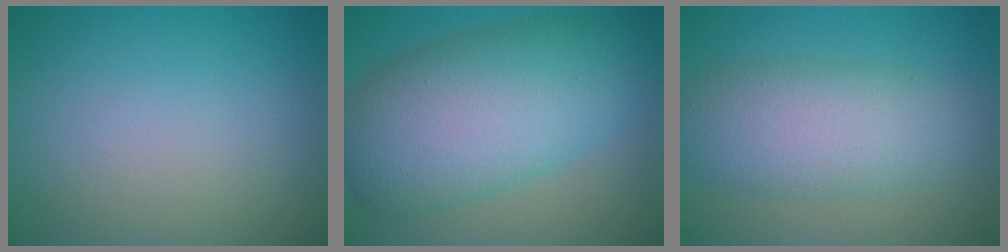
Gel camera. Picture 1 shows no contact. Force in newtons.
{"total": 11.0, "press": 11.0, "slide": 0.4}
{"total": 6.2, "press": 6.2, "slide": 0.2}